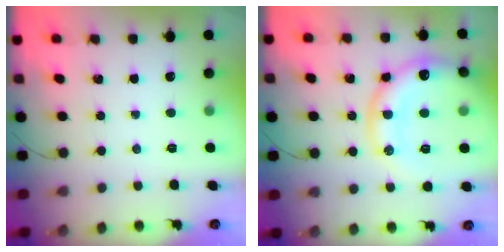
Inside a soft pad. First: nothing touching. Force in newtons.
{"total": 19.6, "press": 19.4, "slide": 2.7}